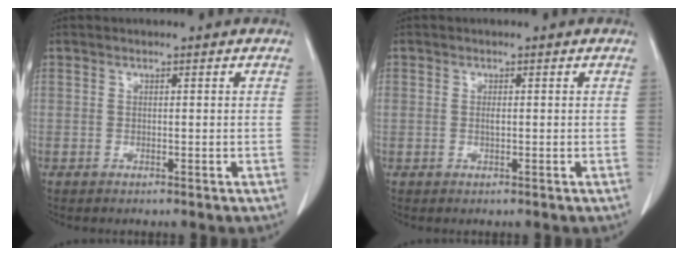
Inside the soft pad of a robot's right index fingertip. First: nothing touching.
{"total": 0.7, "force": [0.0, 0.4, 0.6], "torque": [-0.014, 0.001, 0.000]}